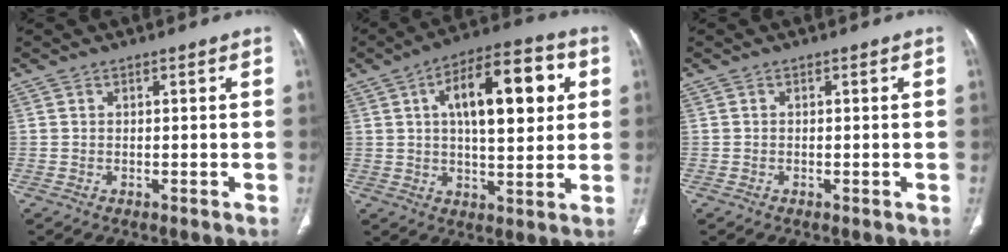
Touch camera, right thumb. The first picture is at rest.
{"total": 17.7, "force": [4.6, 7.5, 15.3], "torque": [-0.204, 0.009, 0.066]}
{"total": 0.0}